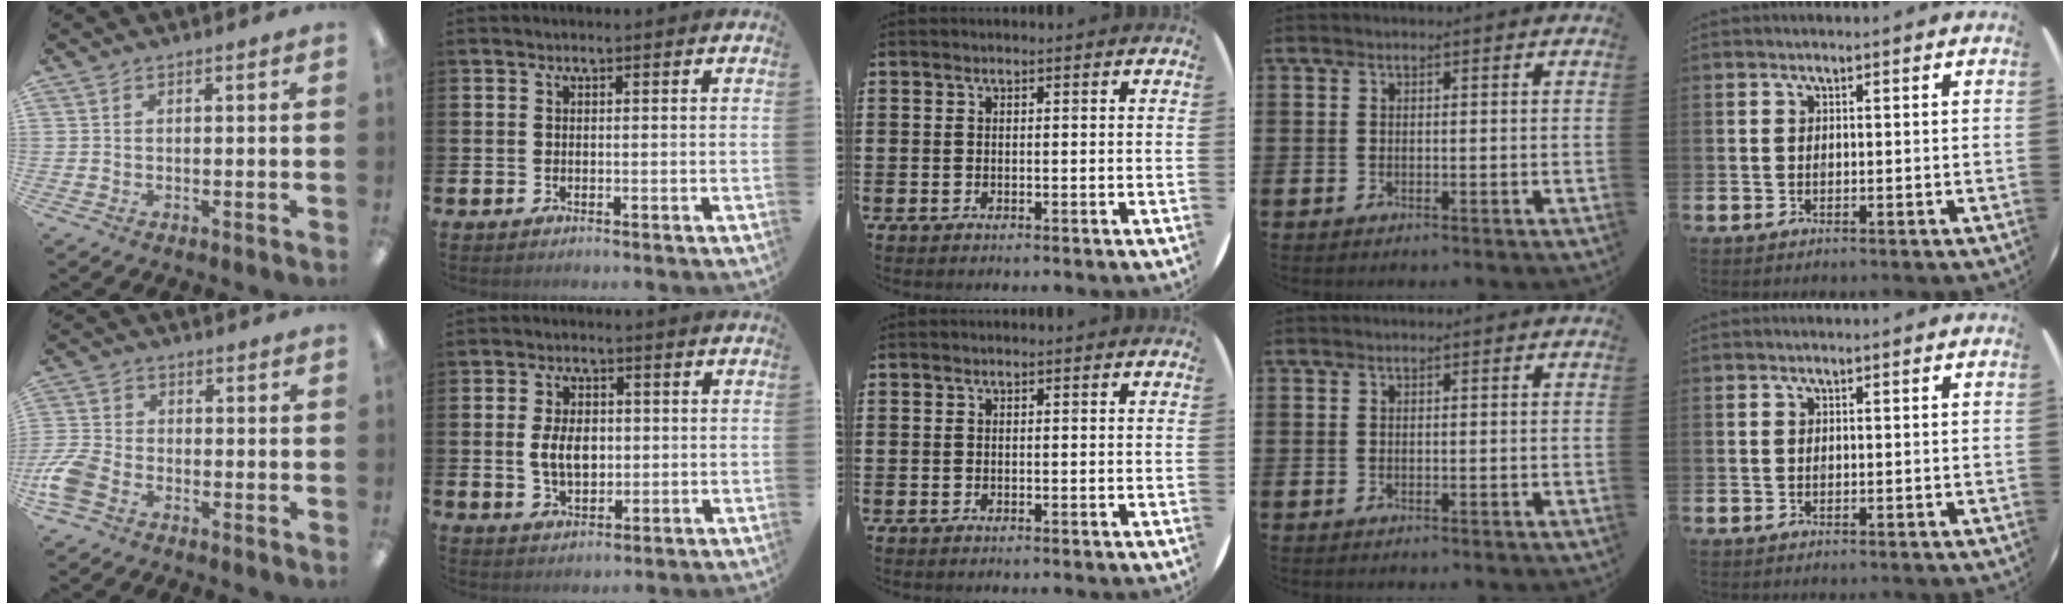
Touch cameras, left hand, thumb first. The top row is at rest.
{"thumb": {"total": 7.5, "force": [-3.5, 4.9, 4.5], "torque": [-0.106, 0.012, -0.066]}, "index": {"total": 5.3, "force": [0.4, 3.3, 4.1], "torque": [-0.061, 0.004, 0.001]}}